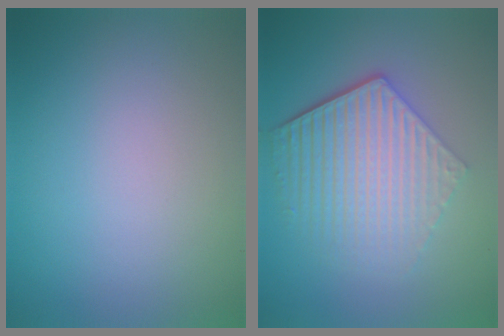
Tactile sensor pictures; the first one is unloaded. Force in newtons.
{"total": 6.2, "press": 4.5, "slide": 4.3}